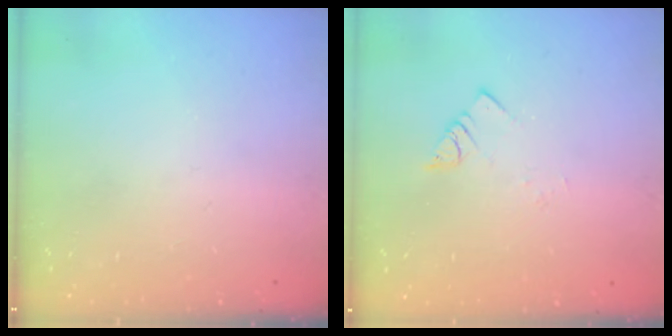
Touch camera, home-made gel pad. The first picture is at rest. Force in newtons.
{"total": 2.8, "press": 2.8, "slide": 0.3}